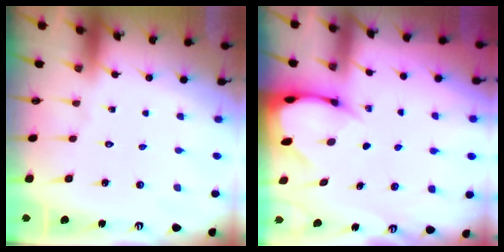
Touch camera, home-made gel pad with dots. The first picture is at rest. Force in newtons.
{"total": 3.7, "press": 3.6, "slide": 0.5}